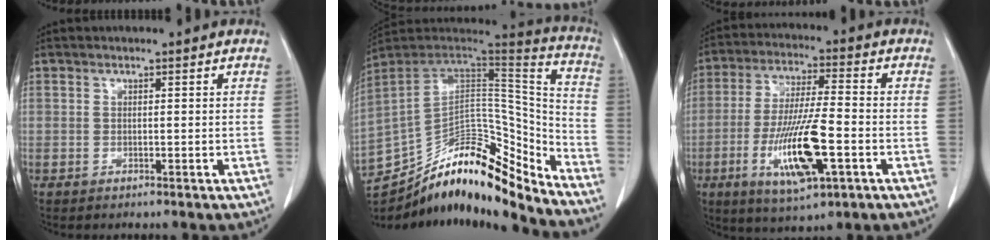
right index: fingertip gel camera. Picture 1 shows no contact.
{"total": 24.7, "force": [-20.8, 5.7, 12.1], "torque": [-0.214, 0.029, -0.332]}
{"total": 13.7, "force": [-4.4, 2.4, 12.8], "torque": [-0.250, -0.015, -0.074]}